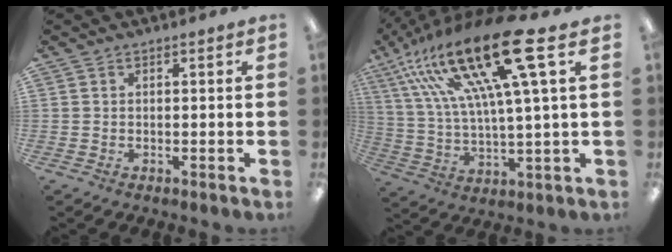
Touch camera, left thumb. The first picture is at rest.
{"total": 24.8, "force": [13.8, 5.3, 19.9], "torque": [-0.393, -0.075, 0.215]}